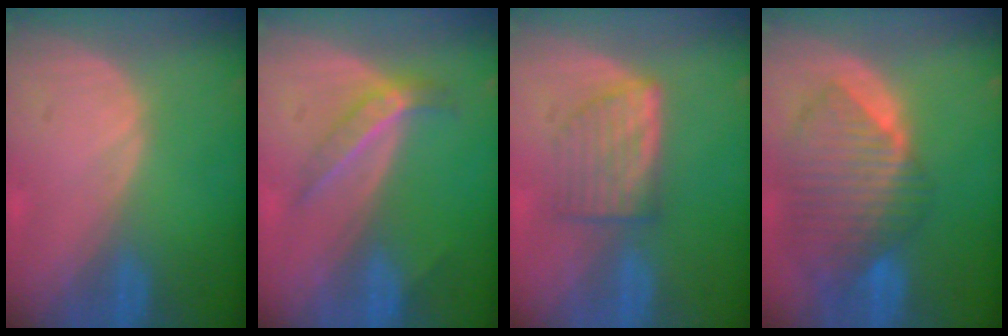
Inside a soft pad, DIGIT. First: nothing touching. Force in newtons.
{"total": 4.4, "press": 3.9, "slide": 2.0}
{"total": 5.5, "press": 5.5, "slide": 0.4}
{"total": 10.3, "press": 8.9, "slide": 5.1}